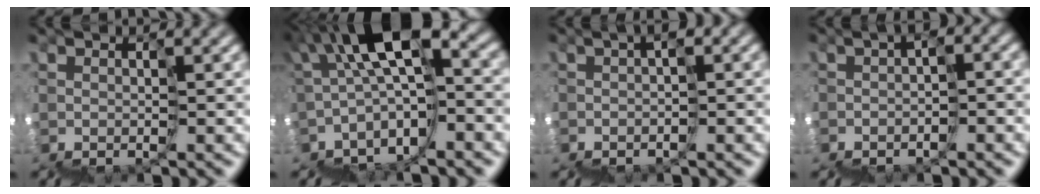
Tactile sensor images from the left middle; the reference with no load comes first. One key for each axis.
{"total": 7.5, "fx": 0.9, "fy": 2.1, "fz": 7.2, "tx": -0.126, "ty": 0.043, "tz": 0.008}
{"total": 1.8, "fx": -1.5, "fy": -0.4, "fz": 1.0, "tx": -0.019, "ty": -0.004, "tz": -0.030}
{"total": 2.7, "fx": -2.2, "fy": 0.5, "fz": 1.5, "tx": -0.027, "ty": -0.006, "tz": -0.034}